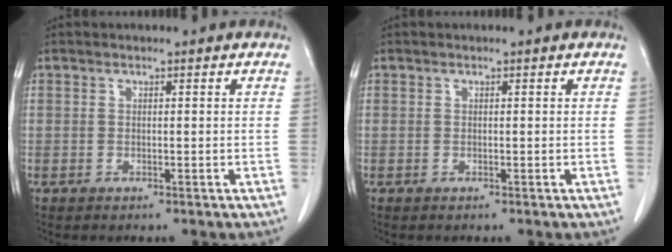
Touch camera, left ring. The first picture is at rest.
{"total": 0.0}